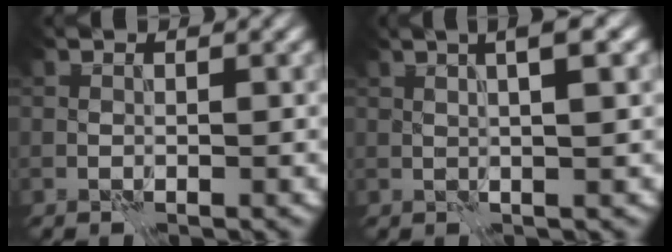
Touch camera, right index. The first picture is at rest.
{"total": 4.4, "force": [1.8, 1.3, 3.8], "torque": [-0.037, 0.020, 0.008]}